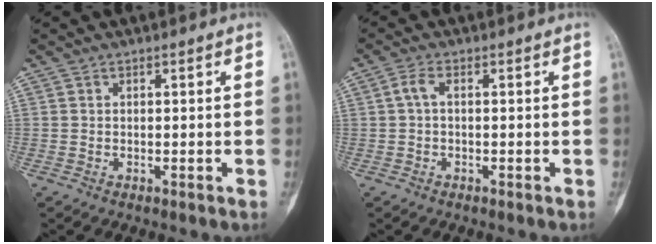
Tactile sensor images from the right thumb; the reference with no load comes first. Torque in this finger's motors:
{"motor_torque": [0.09, 0.10, 0.10, -0.10, -0.06]}